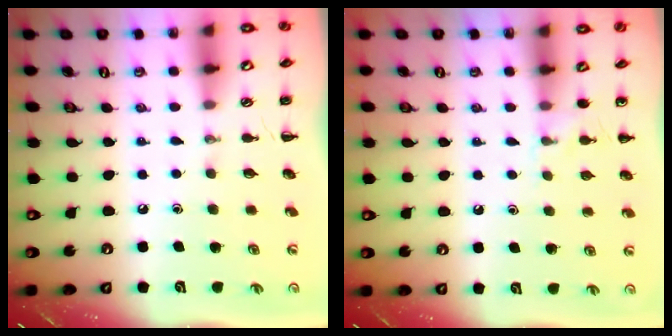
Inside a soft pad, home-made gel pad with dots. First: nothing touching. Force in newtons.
{"total": 5.3, "press": 5.0, "slide": 1.7}